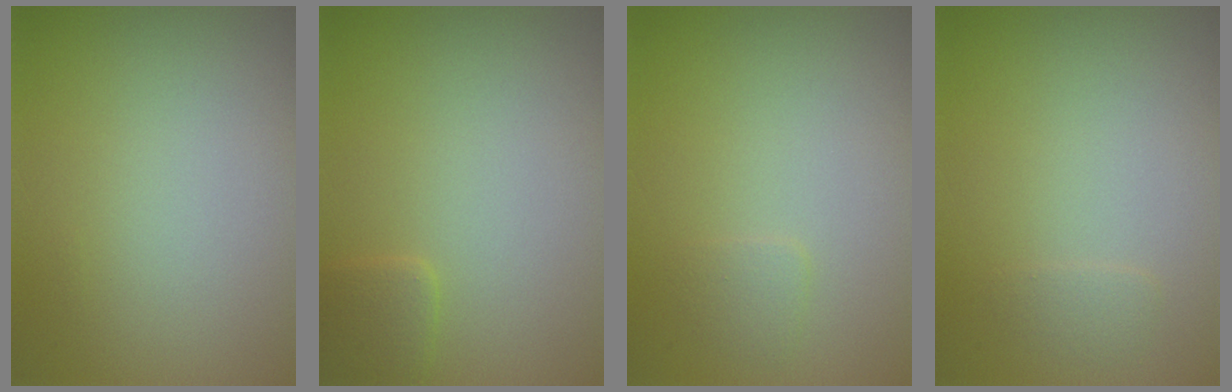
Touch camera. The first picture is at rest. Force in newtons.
{"total": 1.3, "press": 1.3, "slide": 0.1}
{"total": 0.8, "press": 0.8, "slide": 0.1}
{"total": 0.7, "press": 0.7, "slide": 0.2}